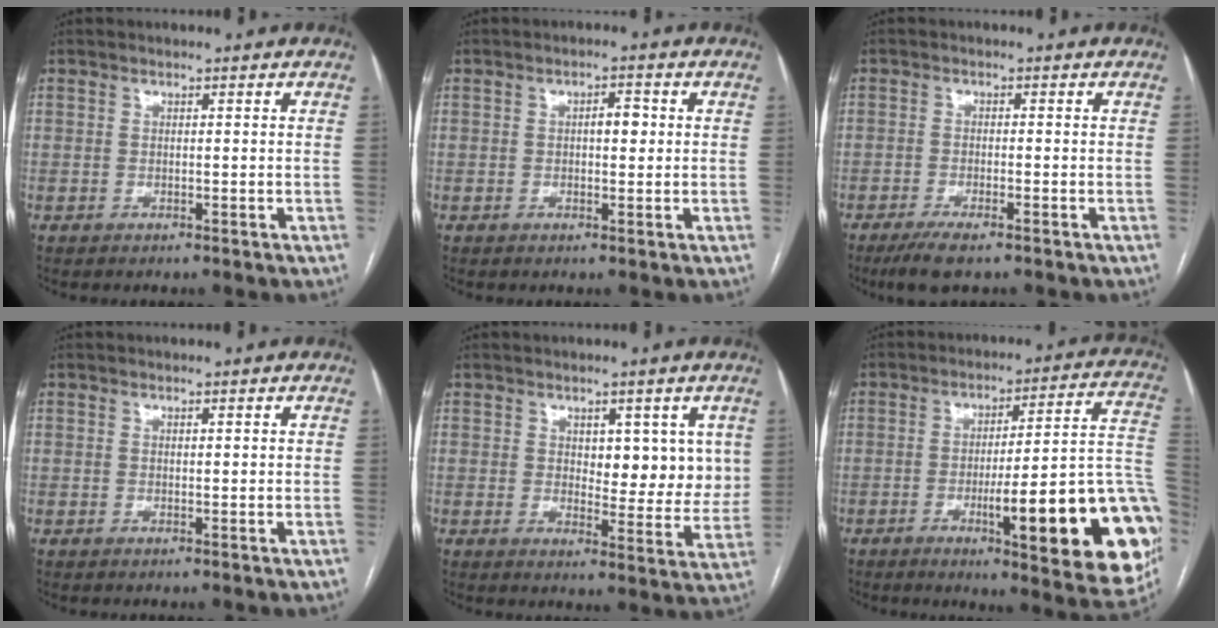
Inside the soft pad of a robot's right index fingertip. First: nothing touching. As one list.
[{"total": 2.7, "force": [0.3, 1.2, 2.4], "torque": [-0.035, 0.009, 0.003]}, {"total": 5.0, "force": [-3.5, 0.8, 3.5], "torque": [-0.065, -0.011, -0.058]}, {"total": 0.6, "force": [0.2, 0.1, 0.6], "torque": [-0.011, 0.001, 0.003]}, {"total": 8.0, "force": [2.6, 4.1, 6.4], "torque": [-0.069, 0.000, 0.039]}, {"total": 24.0, "force": [-7.2, 3.3, 22.6], "torque": [-0.204, 0.012, -0.086]}]